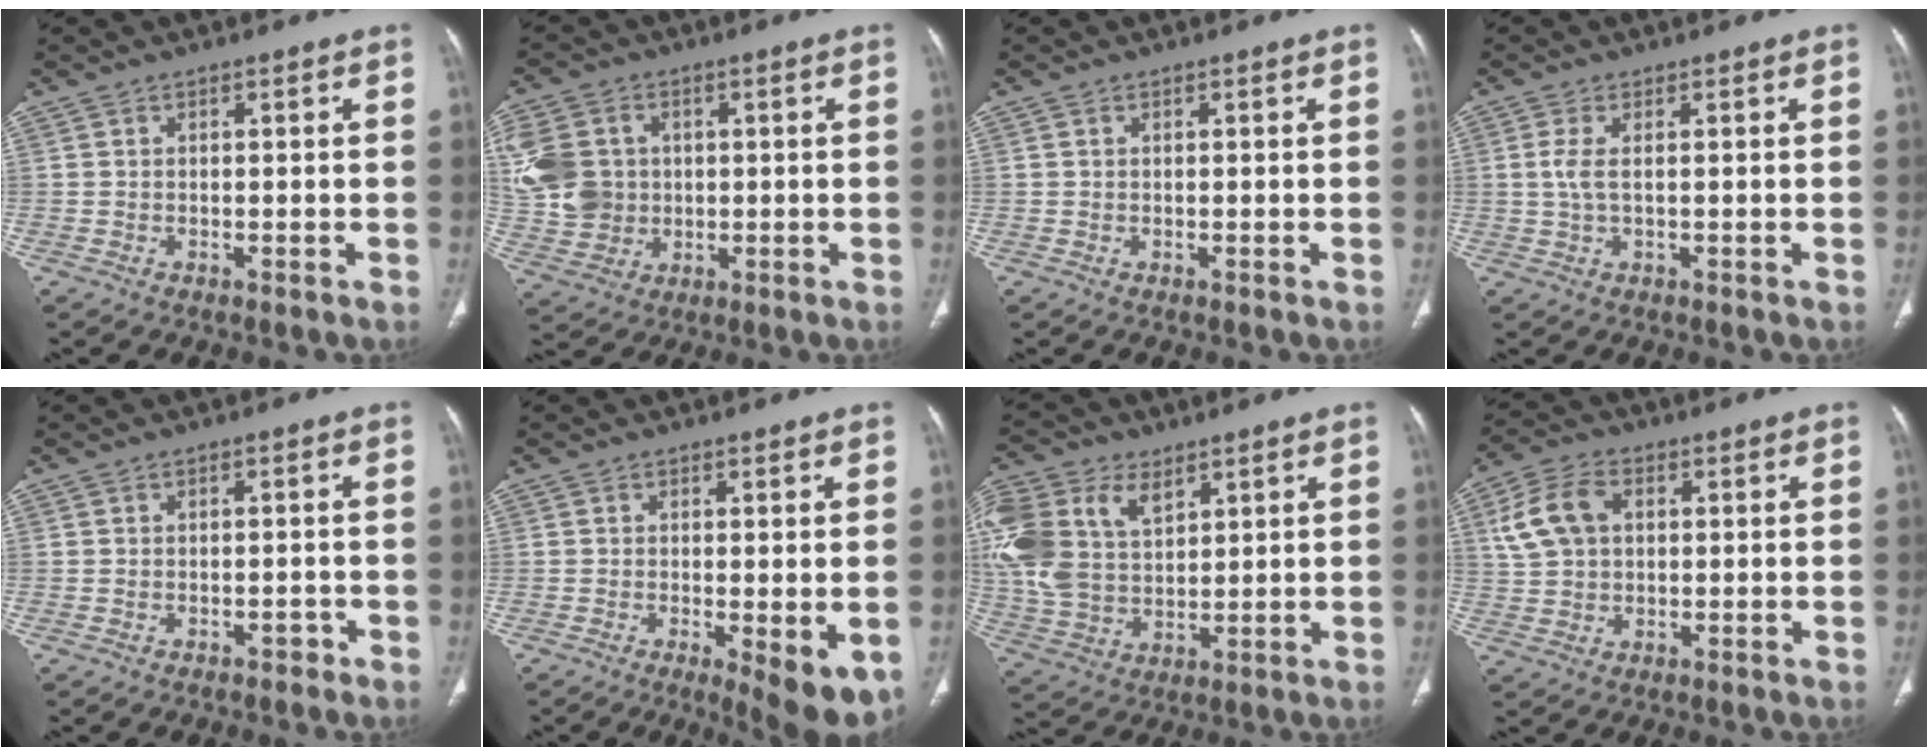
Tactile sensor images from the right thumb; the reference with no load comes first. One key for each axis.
{"total": 13.0, "fx": 1.8, "fy": 11.0, "fz": 6.6, "tx": -0.133, "ty": 0.007, "tz": 0.045}
{"total": 0.0}
{"total": 3.0, "fx": 0.3, "fy": 1.1, "fz": 2.7, "tx": -0.077, "ty": 0.002, "tz": 0.008}
{"total": 1.1, "fx": -0.8, "fy": 0.7, "fz": 0.4, "tx": -0.002, "ty": 0.006, "tz": -0.012}
{"total": 8.4, "fx": -2.5, "fy": 2.5, "fz": 7.7, "tx": -0.102, "ty": -0.022, "tz": -0.032}
{"total": 19.4, "fx": 7.3, "fy": 13.0, "fz": 12.4, "tx": -0.291, "ty": 0.003, "tz": 0.143}
{"total": 9.2, "fx": 2.3, "fy": 6.4, "fz": 6.2, "tx": -0.118, "ty": 0.013, "tz": 0.043}